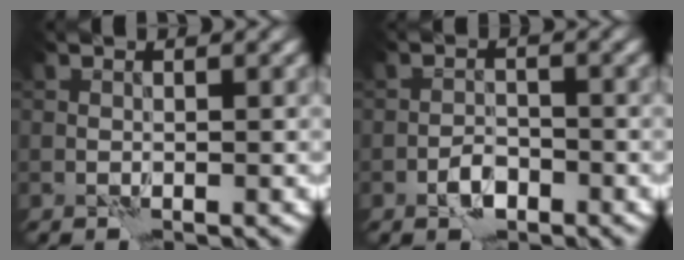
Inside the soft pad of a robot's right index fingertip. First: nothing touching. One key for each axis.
{"total": 2.3, "fx": -1.5, "fy": 1.1, "fz": 1.3, "tx": -0.020, "ty": 0.006, "tz": -0.030}